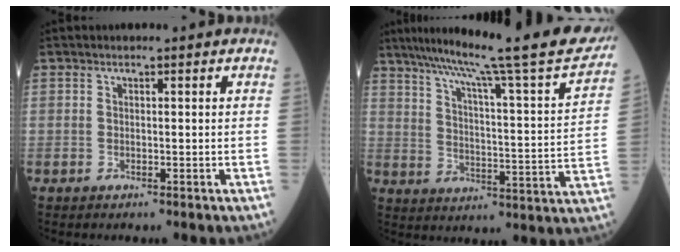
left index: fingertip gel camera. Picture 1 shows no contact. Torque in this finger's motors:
{"motor_torque": [0.36, -1.78, 0.03, 0.11]}